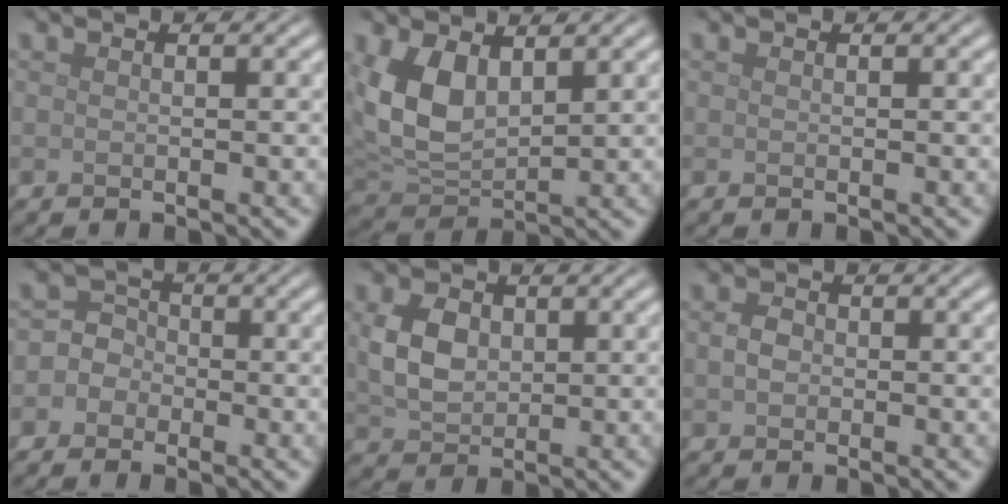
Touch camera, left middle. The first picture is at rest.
{"total": 6.3, "force": [2.0, 3.7, 4.7], "torque": [-0.106, -0.005, 0.042]}
{"total": 0.0}
{"total": 3.5, "force": [-0.9, 3.3, 0.8], "torque": [0.016, 0.022, -0.044]}
{"total": 4.1, "force": [0.7, 3.0, 2.7], "torque": [-0.065, 0.001, 0.015]}
{"total": 1.4, "force": [-0.1, 1.2, 0.8], "torque": [-0.016, -0.001, -0.006]}